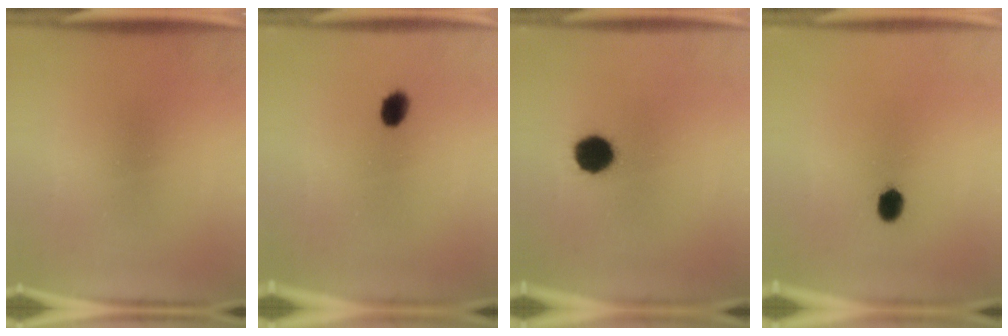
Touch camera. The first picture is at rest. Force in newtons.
{"total": 3.2}
{"total": 8.7}
{"total": 3.5}